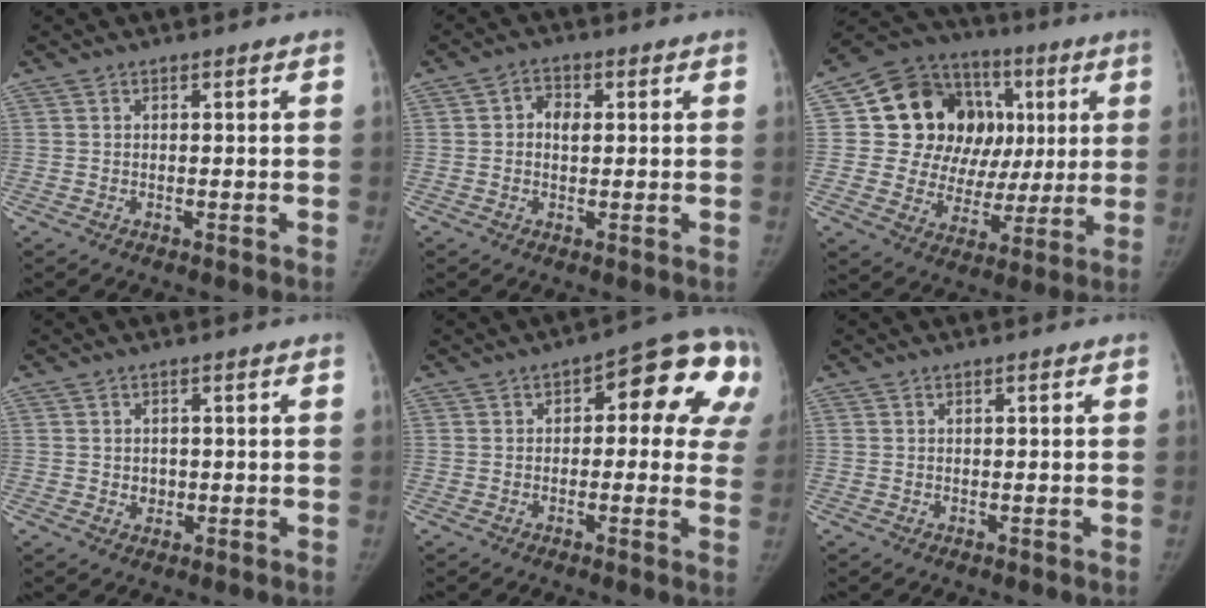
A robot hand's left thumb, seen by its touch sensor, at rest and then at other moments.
{"total": 3.5, "force": [0.4, 2.8, 2.2], "torque": [-0.019, 0.007, 0.002]}
{"total": 22.6, "force": [4.8, 17.9, 12.9], "torque": [-0.133, 0.040, 0.093]}
{"total": 2.0, "force": [-0.1, 1.8, 0.9], "torque": [-0.001, 0.003, 0.001]}
{"total": 15.6, "force": [4.2, 7.7, 12.9], "torque": [-0.093, 0.016, 0.033]}
{"total": 0.0}